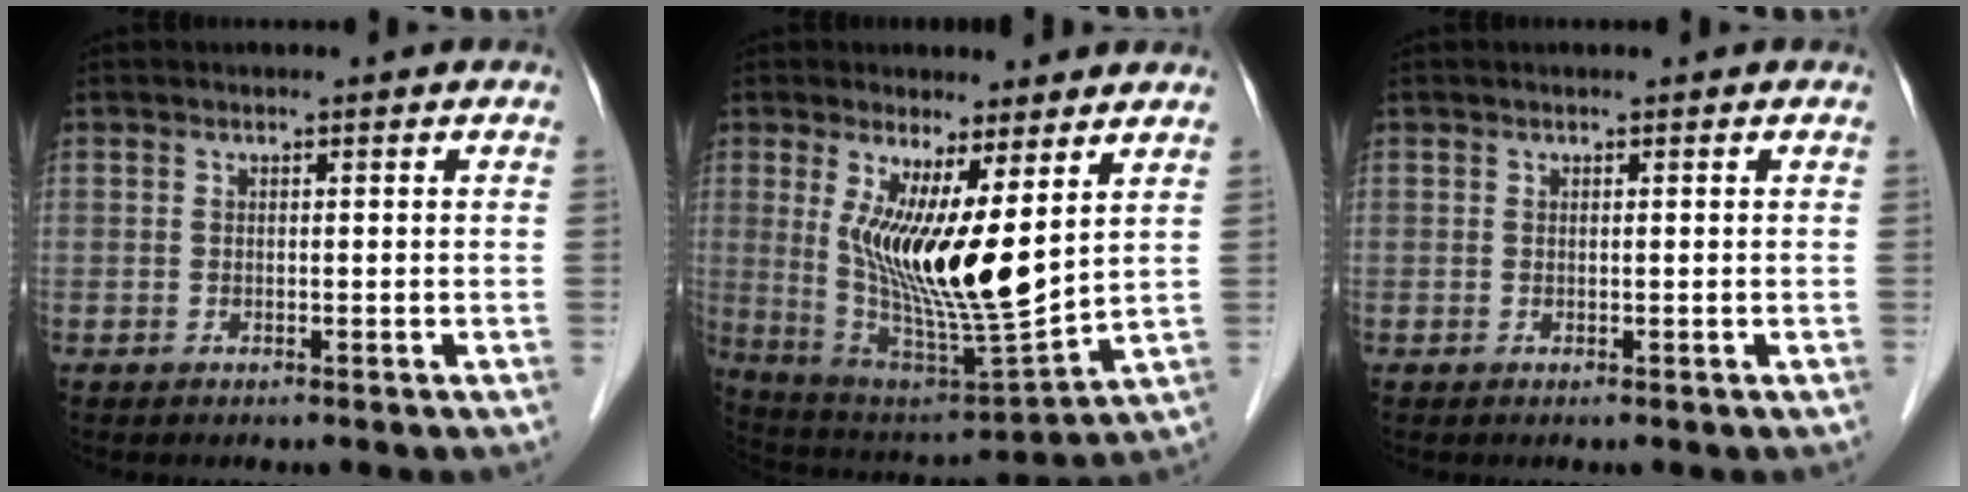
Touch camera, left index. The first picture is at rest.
{"total": 13.8, "force": [3.9, 1.9, 13.1], "torque": [-0.247, -0.026, 0.082]}
{"total": 0.0}